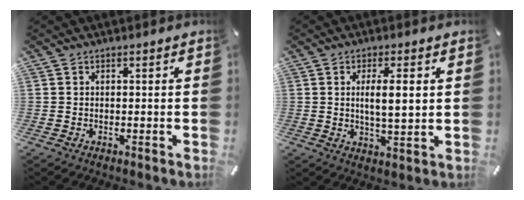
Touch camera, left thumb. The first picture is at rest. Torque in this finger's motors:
{"motor_torque": [0.94, 0.84, 0.46, 0.28, 0.14]}